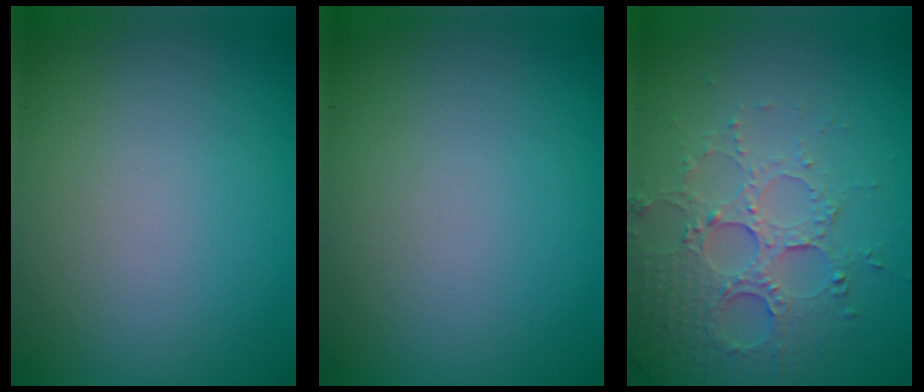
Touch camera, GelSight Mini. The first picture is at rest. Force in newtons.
{"total": 0.0}
{"total": 5.3, "press": 3.7, "slide": 3.7}